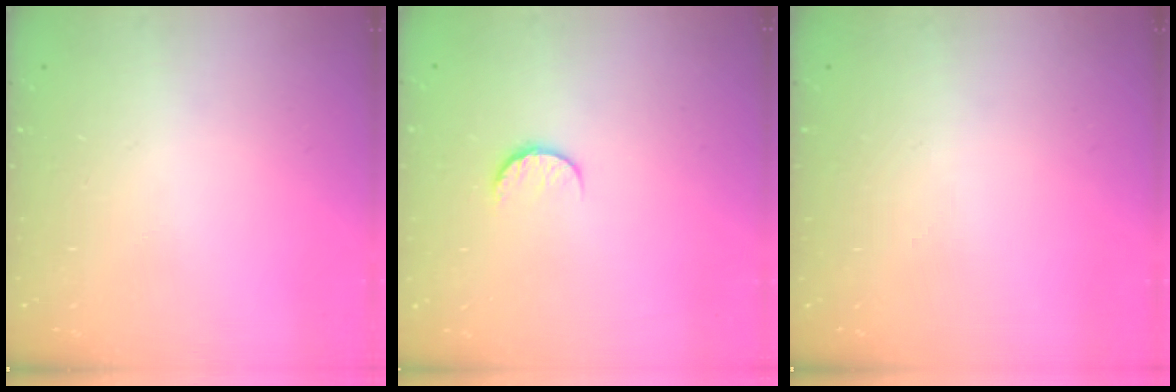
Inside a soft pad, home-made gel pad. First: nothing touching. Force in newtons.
{"total": 6.8, "press": 6.8, "slide": 0.7}
{"total": 0.0}